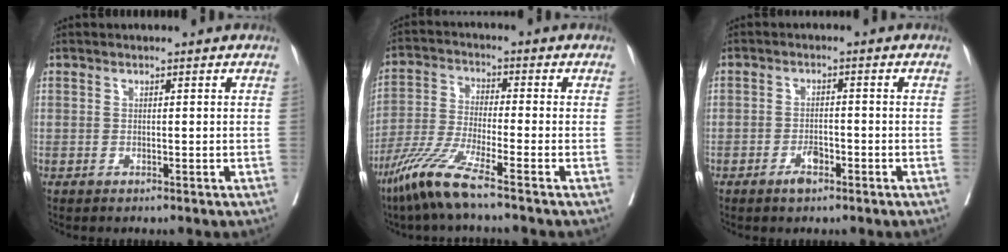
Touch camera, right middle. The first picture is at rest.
{"total": 8.3, "force": [-5.8, -0.6, 5.8], "torque": [-0.125, -0.030, -0.124]}
{"total": 2.7, "force": [-1.7, 1.0, 1.8], "torque": [-0.029, 0.003, -0.028]}